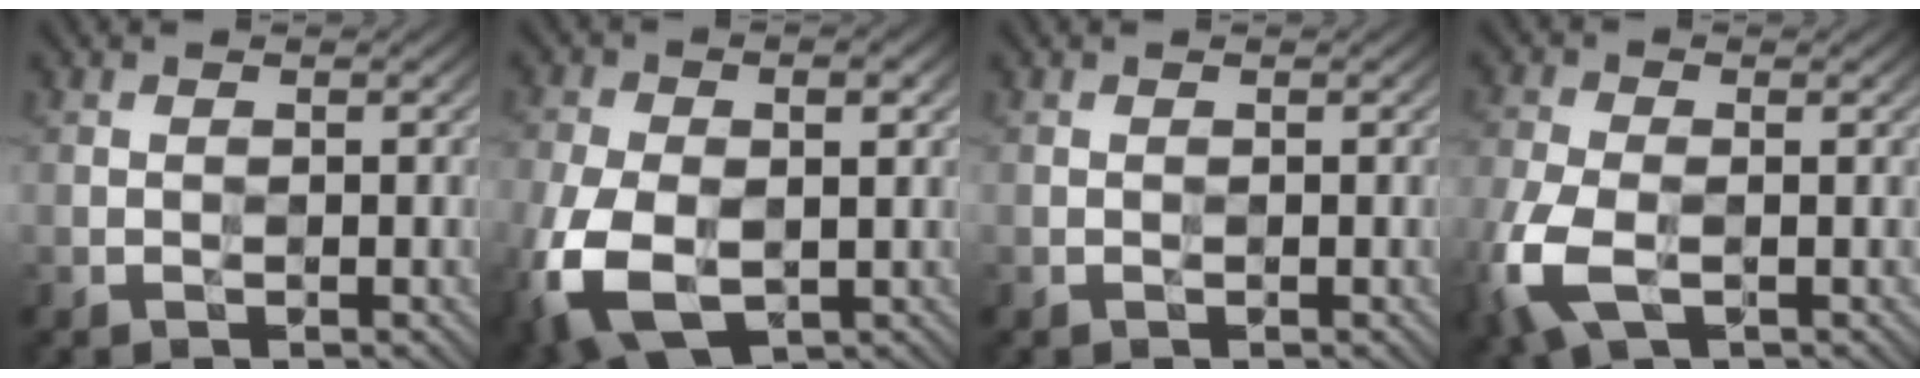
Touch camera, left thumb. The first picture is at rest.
{"total": 12.9, "force": [-3.3, 7.8, 9.7], "torque": [-0.235, -0.037, -0.044]}
{"total": 0.0}
{"total": 7.5, "force": [-2.7, 4.0, 5.8], "torque": [-0.157, -0.013, -0.062]}